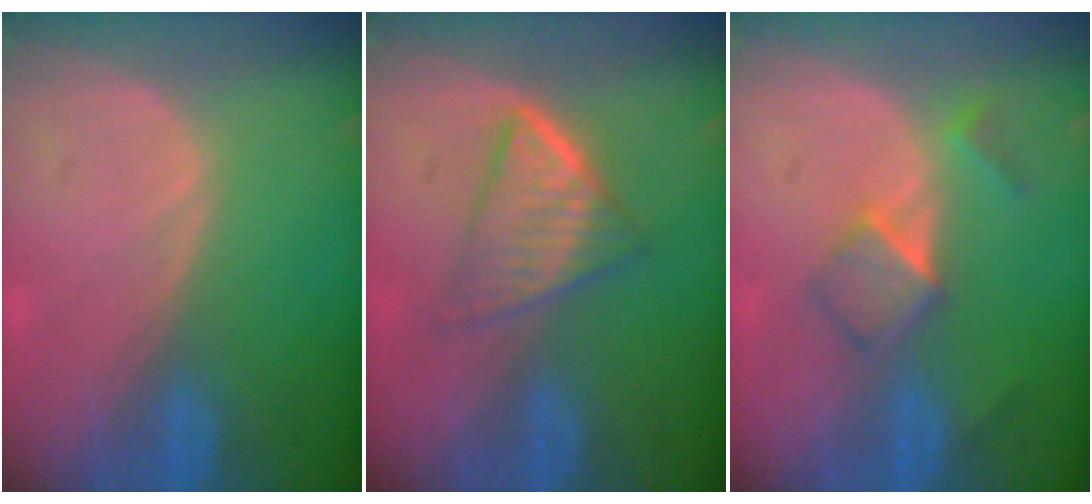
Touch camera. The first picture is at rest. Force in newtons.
{"total": 6.3, "press": 5.5, "slide": 3.1}
{"total": 5.2, "press": 4.5, "slide": 2.6}